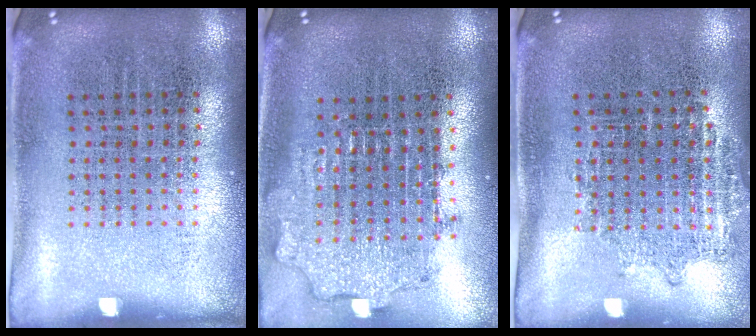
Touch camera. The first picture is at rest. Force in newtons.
{"total": 1.9, "press": 1.5, "slide": 1.2}
{"total": 0.9, "press": 0.8, "slide": 0.3}